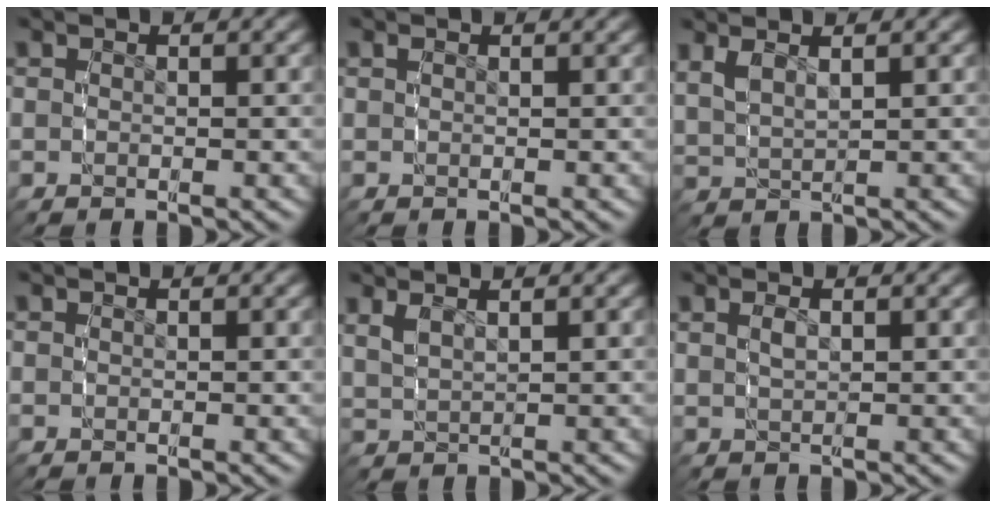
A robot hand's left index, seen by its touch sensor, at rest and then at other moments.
{"total": 0.7, "force": [0.3, -0.6, 0.0], "torque": [0.002, 0.002, 0.006]}
{"total": 2.3, "force": [1.8, 0.6, 1.3], "torque": [-0.032, 0.004, 0.040]}
{"total": 0.0}
{"total": 1.7, "force": [1.5, -0.1, 0.8], "torque": [-0.017, 0.005, 0.034]}
{"total": 0.9, "force": [0.7, -0.2, 0.6], "torque": [-0.010, 0.001, 0.014]}